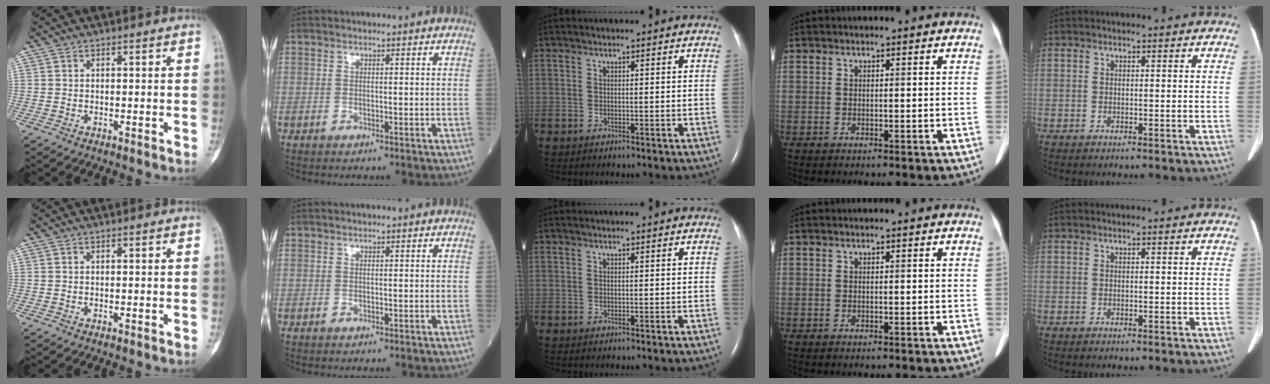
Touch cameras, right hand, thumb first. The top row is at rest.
{}